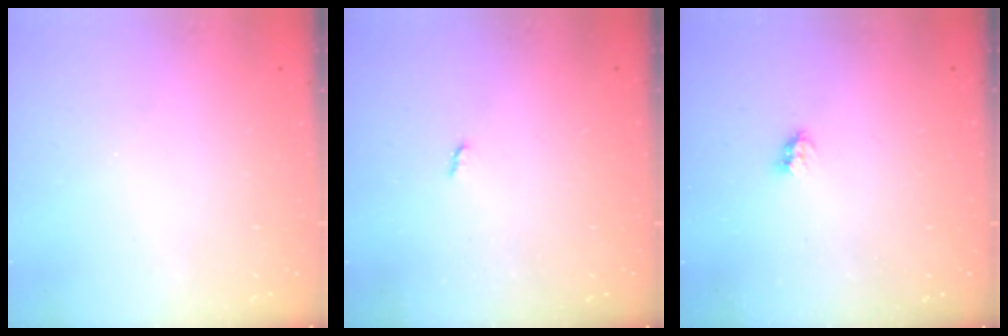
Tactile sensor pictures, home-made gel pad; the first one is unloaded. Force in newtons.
{"total": 1.2, "press": 1.2, "slide": 0.2}
{"total": 3.6, "press": 3.6, "slide": 0.4}